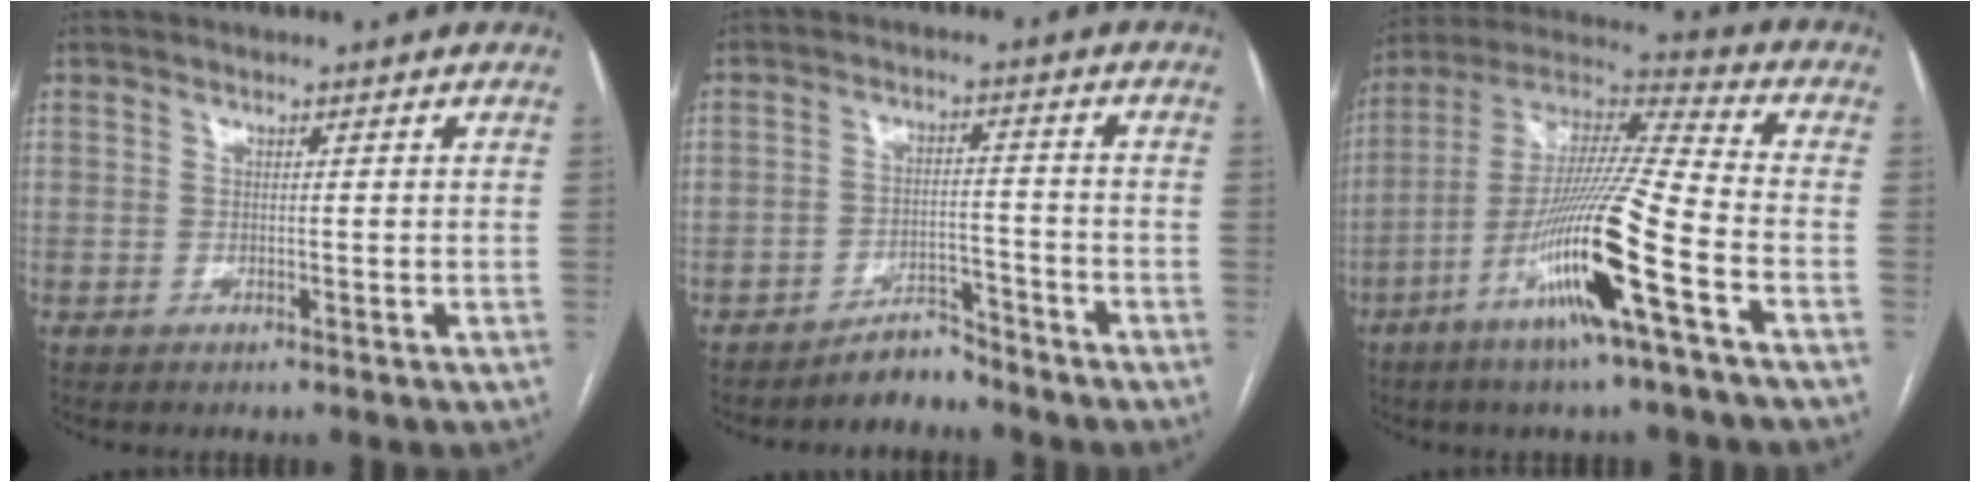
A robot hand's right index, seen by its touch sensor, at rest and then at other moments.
{"total": 4.1, "force": [-3.9, 1.2, 0.3], "torque": [0.001, 0.000, -0.066]}
{"total": 18.0, "force": [-7.5, -0.4, 16.4], "torque": [-0.324, -0.016, -0.144]}